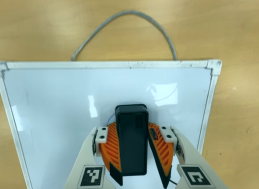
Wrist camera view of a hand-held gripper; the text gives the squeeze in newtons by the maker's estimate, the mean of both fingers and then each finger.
{"total": 12.5, "left": 14.6, "right": 10.4}